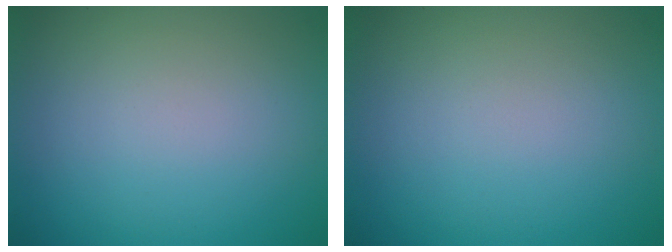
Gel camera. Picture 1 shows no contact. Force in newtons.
{"total": 0.0}